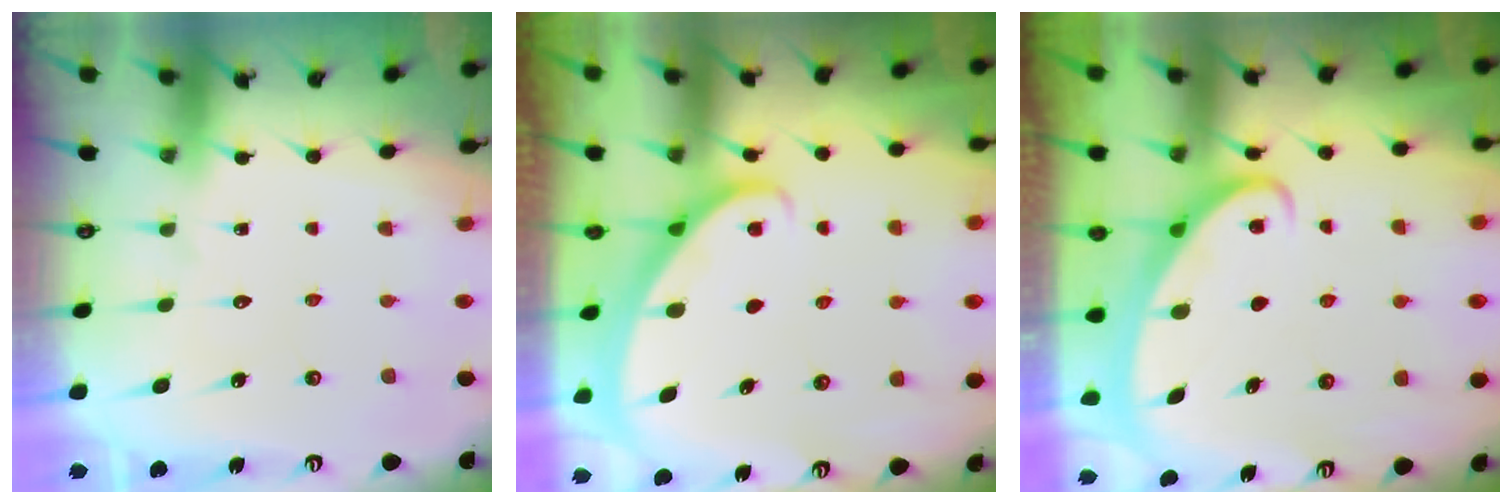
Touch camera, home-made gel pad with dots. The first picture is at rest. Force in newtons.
{"total": 1.4, "press": 1.4, "slide": 0.1}
{"total": 2.6, "press": 2.6, "slide": 0.3}